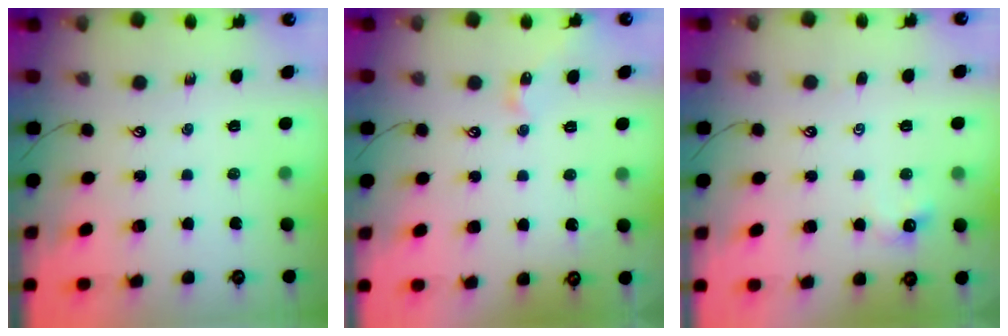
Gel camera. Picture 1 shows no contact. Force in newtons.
{"total": 3.0, "press": 3.0, "slide": 0.1}
{"total": 0.7, "press": 0.6, "slide": 0.4}